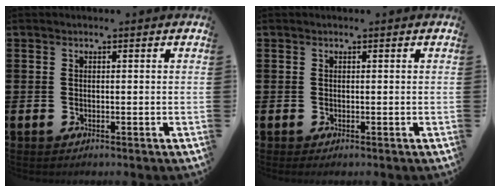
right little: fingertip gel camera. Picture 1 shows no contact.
{"total": 0.0}